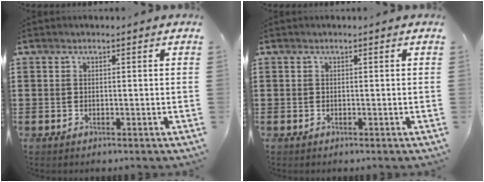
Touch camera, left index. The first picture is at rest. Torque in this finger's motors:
{"motor_torque": [0.00, 0.00, 0.01, 0.00]}